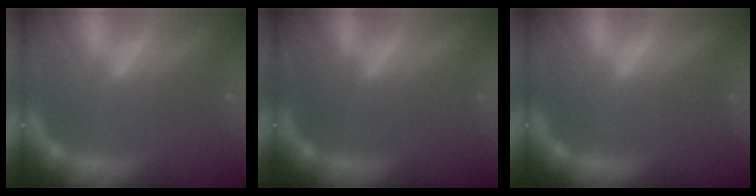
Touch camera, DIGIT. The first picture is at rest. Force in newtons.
{"total": 0.0}
{"total": 0.0}